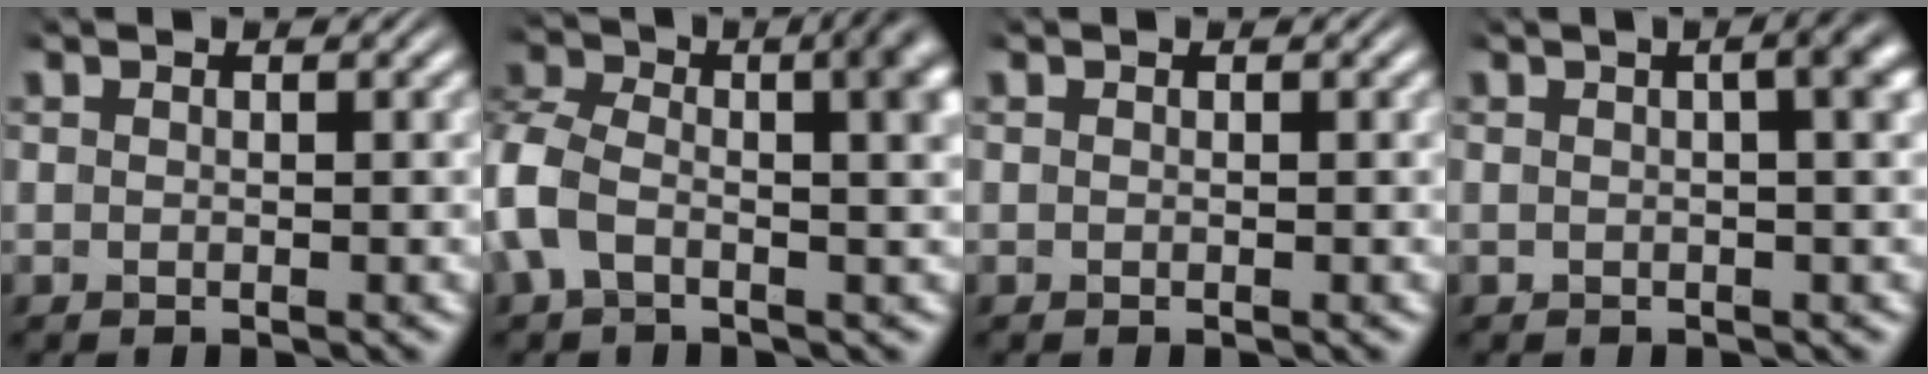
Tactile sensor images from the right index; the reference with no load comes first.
{"total": 7.3, "force": [-0.3, 4.4, 5.8], "torque": [-0.111, -0.006, -0.005]}
{"total": 0.0}
{"total": 6.0, "force": [1.9, 2.4, 5.2], "torque": [-0.033, 0.045, 0.009]}